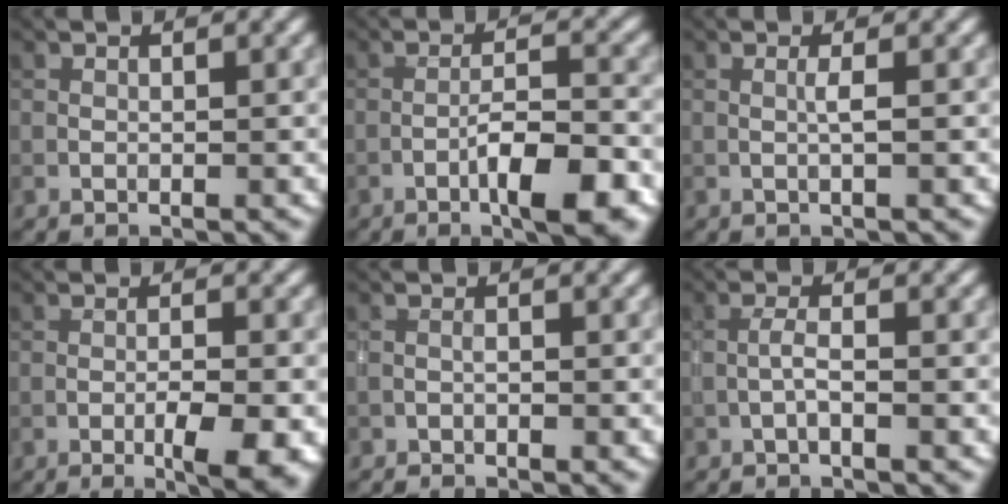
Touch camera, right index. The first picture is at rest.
{"total": 6.4, "force": [-3.2, 1.3, 5.4], "torque": [-0.088, 0.010, -0.051]}
{"total": 0.9, "force": [0.0, 0.0, 0.9], "torque": [-0.018, 0.002, -0.003]}
{"total": 4.5, "force": [-1.9, 0.7, 4.0], "torque": [-0.064, 0.002, -0.029]}
{"total": 1.0, "force": [-0.9, 0.3, 0.3], "torque": [-0.006, -0.002, -0.019]}
{"total": 1.5, "force": [-0.7, 0.1, 1.3], "torque": [-0.027, 0.005, -0.016]}